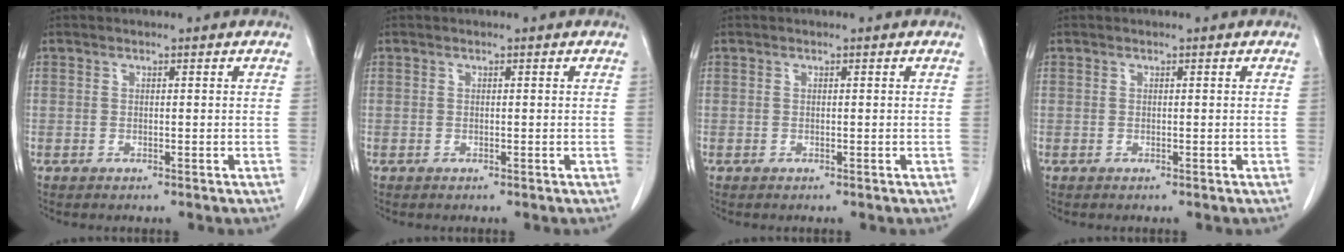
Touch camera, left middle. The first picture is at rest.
{"total": 0.0}
{"total": 0.0}
{"total": 0.0}